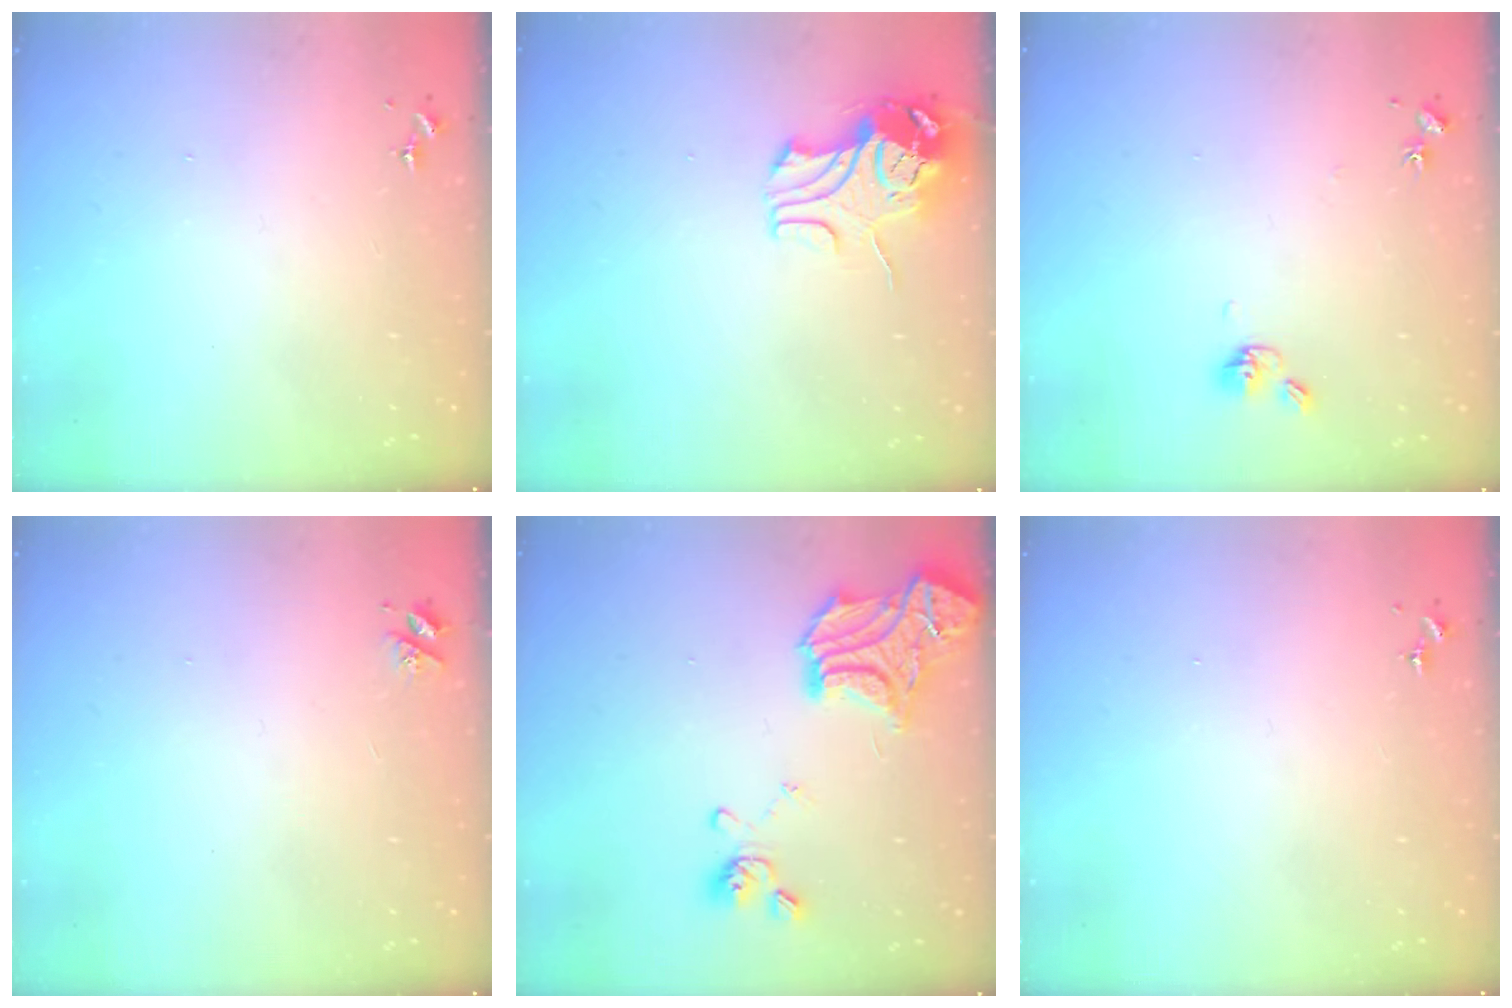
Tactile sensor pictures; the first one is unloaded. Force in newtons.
{"total": 9.6, "press": 9.5, "slide": 1.0}
{"total": 7.0, "press": 6.7, "slide": 2.1}
{"total": 3.8, "press": 3.8, "slide": 0.5}
{"total": 22.7, "press": 22.6, "slide": 2.1}
{"total": 0.0}